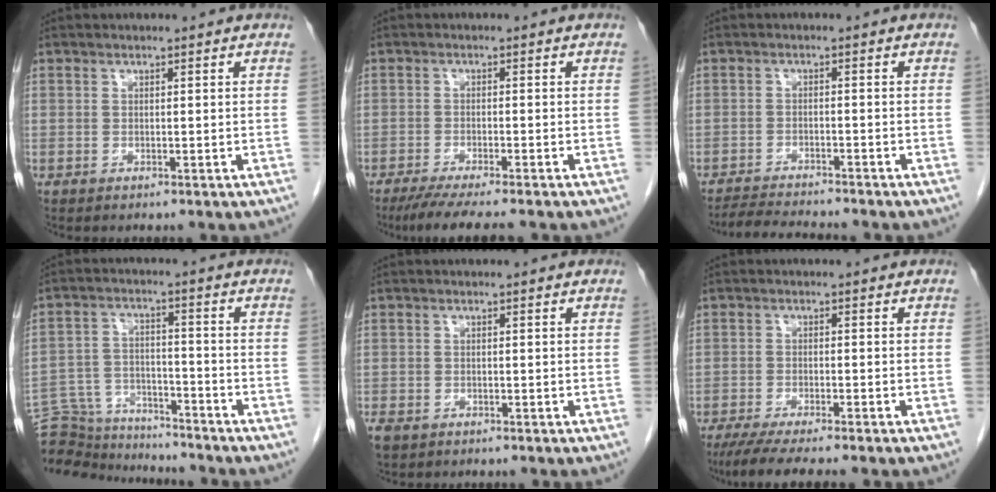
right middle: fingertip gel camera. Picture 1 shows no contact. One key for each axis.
{"total": 8.0, "fx": -6.7, "fy": -0.1, "fz": 4.4, "tx": -0.062, "ty": -0.022, "tz": -0.104}
{"total": 6.2, "fx": -5.9, "fy": 0.0, "fz": 1.9, "tx": -0.029, "ty": -0.016, "tz": -0.097}
{"total": 14.2, "fx": -13.7, "fy": 2.9, "fz": 2.6, "tx": -0.047, "ty": 0.026, "tz": -0.210}
{"total": 2.3, "fx": -1.5, "fy": 1.4, "fz": 0.9, "tx": -0.020, "ty": -0.002, "tz": -0.021}
{"total": 8.6, "fx": -7.1, "fy": 0.2, "fz": 4.9, "tx": -0.066, "ty": -0.019, "tz": -0.109}